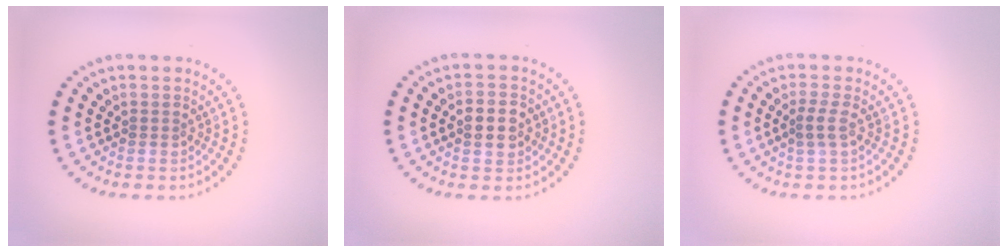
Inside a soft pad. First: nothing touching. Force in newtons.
{"total": 2.8, "press": 2.8, "slide": 0.2}
{"total": 1.5, "press": 1.3, "slide": 0.7}